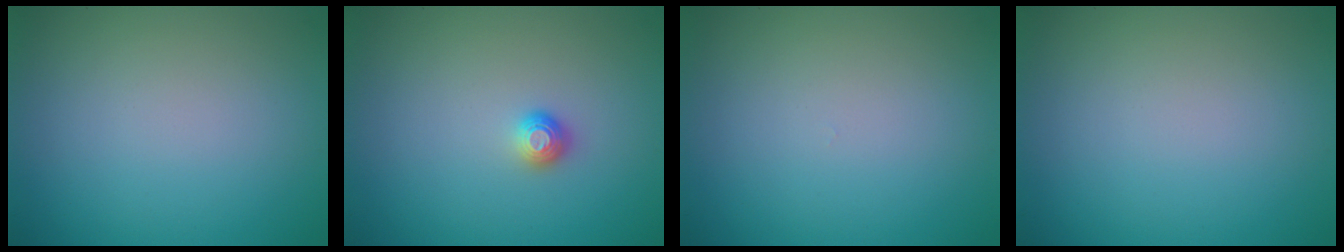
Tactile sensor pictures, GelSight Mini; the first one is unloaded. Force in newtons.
{"total": 1.1, "press": 1.0, "slide": 0.4}
{"total": 0.0}
{"total": 0.0}